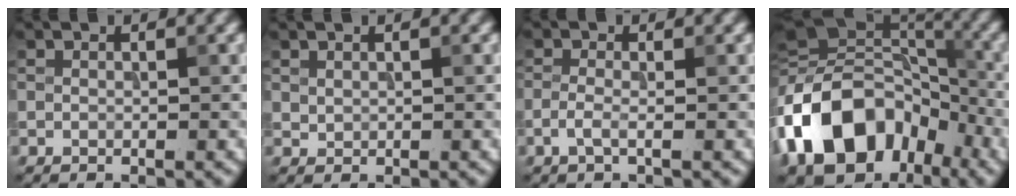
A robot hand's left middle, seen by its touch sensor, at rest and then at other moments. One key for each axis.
{"total": 0.5, "fx": 0.3, "fy": 0.4, "fz": 0.1, "tx": -0.001, "ty": -0.002, "tz": 0.012}
{"total": 1.4, "fx": -0.6, "fy": 0.5, "fz": 1.2, "tx": -0.030, "ty": 0.000, "tz": -0.017}
{"total": 14.6, "fx": -5.6, "fy": 10.1, "fz": 9.0, "tx": -0.172, "ty": 0.013, "tz": -0.115}